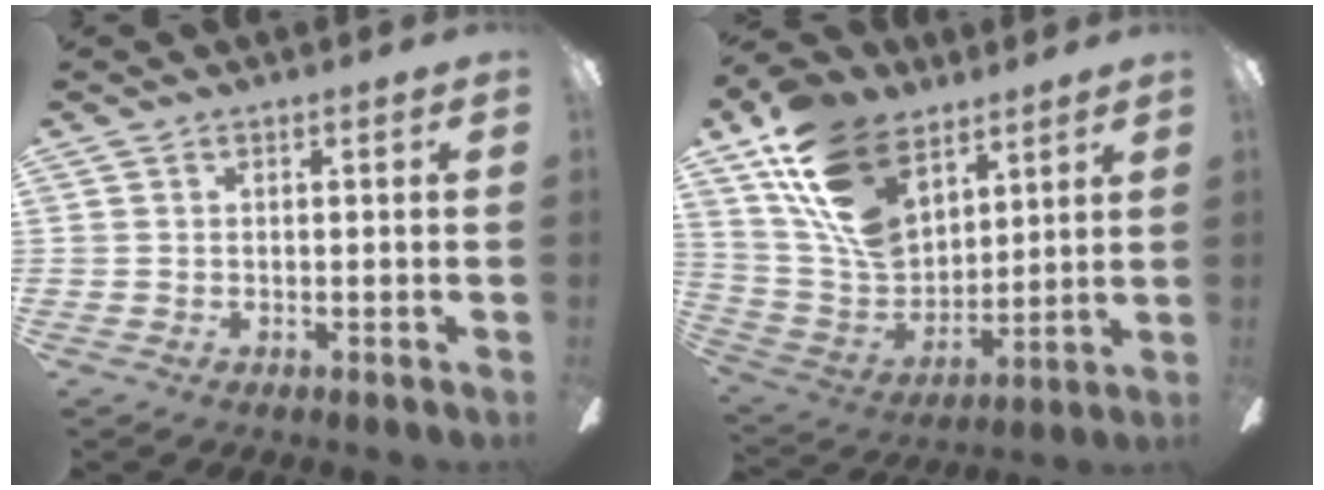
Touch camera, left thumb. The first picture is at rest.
{"total": 19.2, "force": [11.4, 11.9, 9.8], "torque": [-0.202, -0.049, 0.218]}